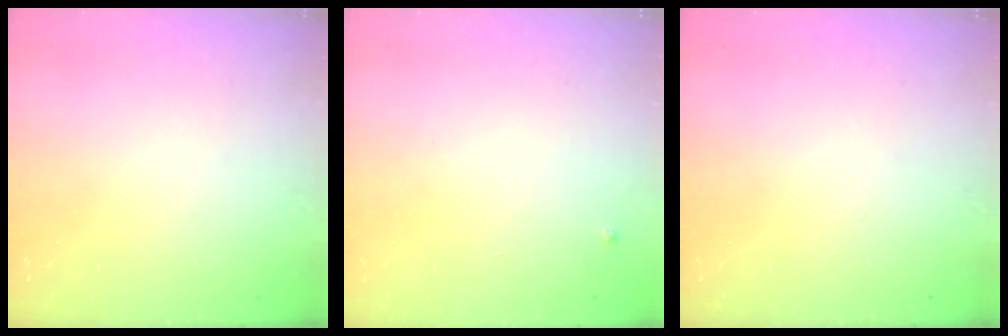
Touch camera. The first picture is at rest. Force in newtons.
{"total": 3.0, "press": 3.0, "slide": 0.5}
{"total": 0.0}